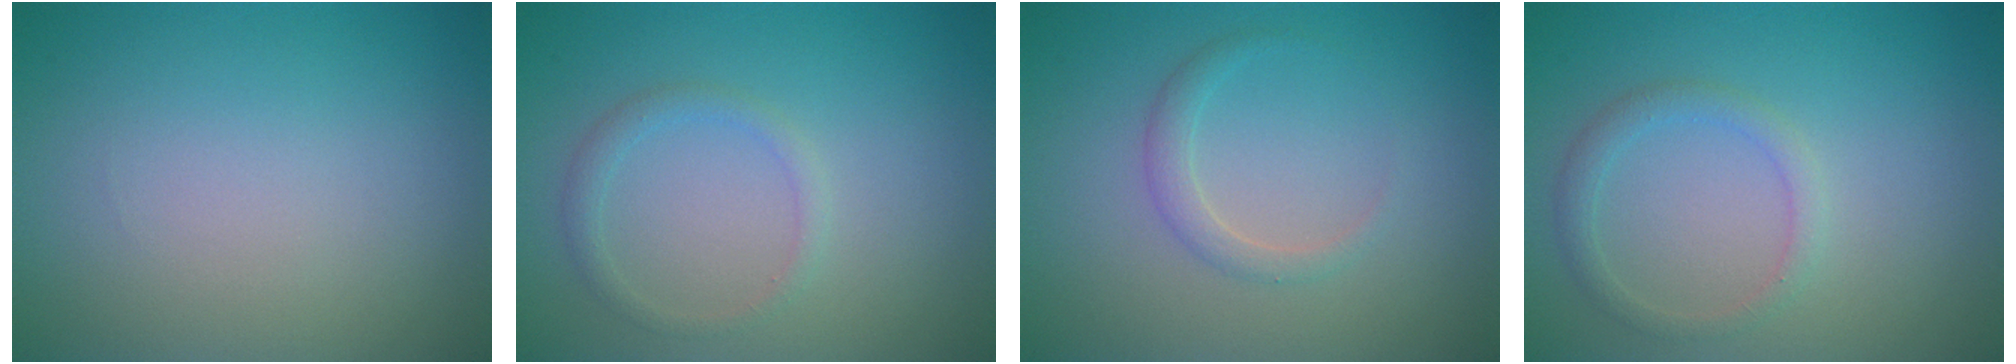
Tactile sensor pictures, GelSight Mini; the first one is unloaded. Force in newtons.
{"total": 1.4, "press": 1.4, "slide": 0.1}
{"total": 1.5, "press": 1.5, "slide": 0.1}
{"total": 1.7, "press": 1.7, "slide": 0.2}